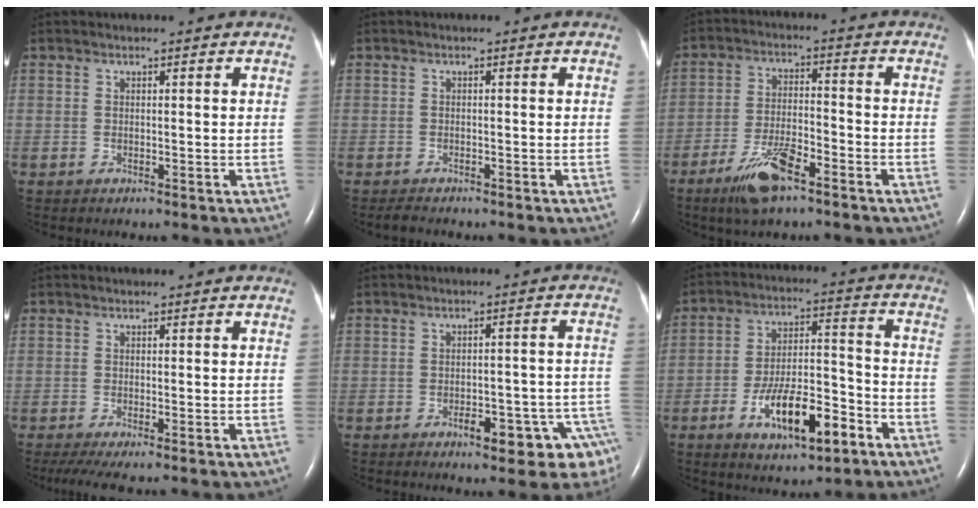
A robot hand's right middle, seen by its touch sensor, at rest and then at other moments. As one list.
[{"total": 1.3, "force": [-1.2, 0.3, 0.4], "torque": [-0.018, -0.006, -0.019]}, {"total": 8.5, "force": [-5.5, 1.8, 6.2], "torque": [-0.126, -0.012, -0.101]}, {"total": 3.5, "force": [-2.3, 0.4, 2.6], "torque": [-0.050, -0.013, -0.042]}, {"total": 8.6, "force": [-5.5, 3.0, 6.0], "torque": [-0.056, 0.024, -0.068]}, {"total": 12.3, "force": [-6.0, 3.8, 10.1], "torque": [-0.179, 0.009, -0.094]}]